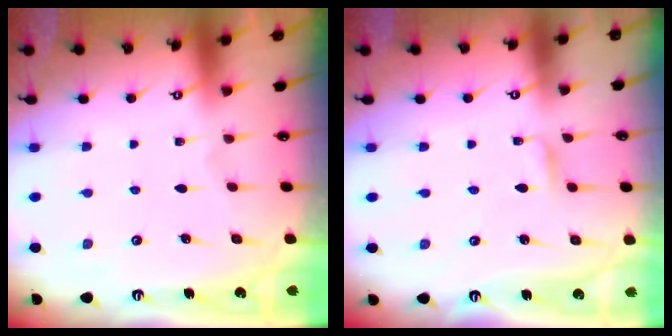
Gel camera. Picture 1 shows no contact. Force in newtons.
{"total": 2.5, "press": 2.5, "slide": 0.3}